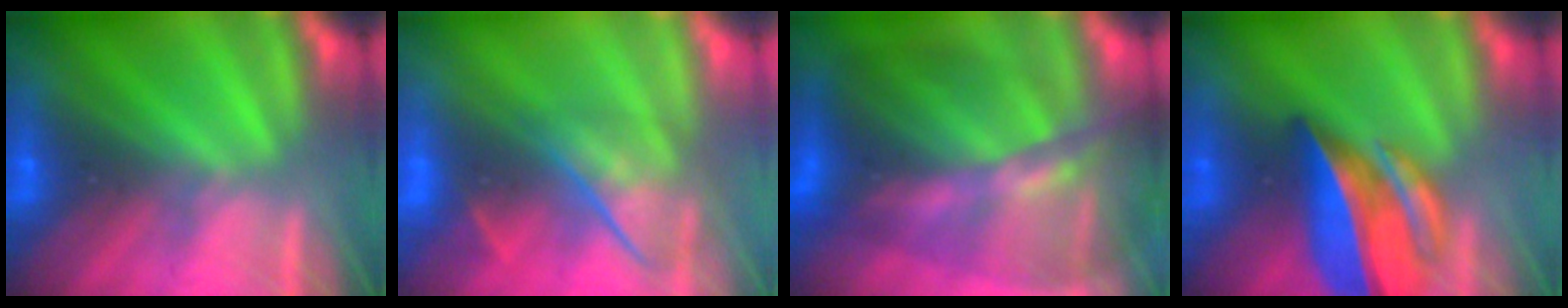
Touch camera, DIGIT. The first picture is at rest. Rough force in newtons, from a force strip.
{"total": 4.8}
{"total": 11.1}
{"total": 7.1}